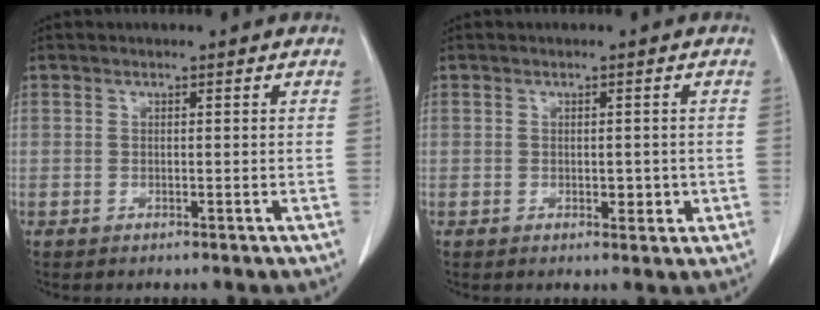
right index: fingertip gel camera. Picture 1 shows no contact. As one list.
[{"total": 2.0, "force": [-0.3, 1.2, 1.6], "torque": [-0.018, 0.001, 0.002]}]